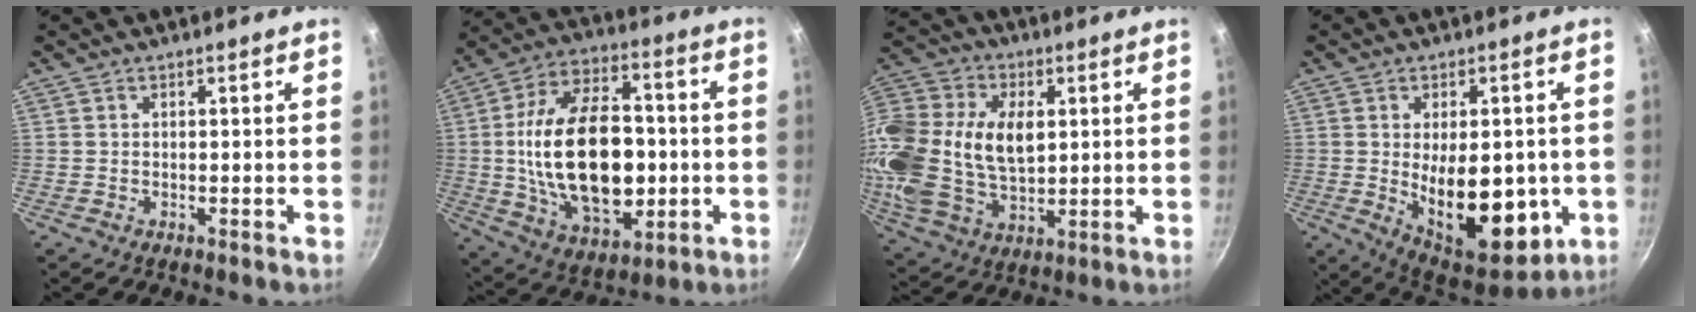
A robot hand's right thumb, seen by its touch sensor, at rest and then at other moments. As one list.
[{"total": 25.9, "force": [-1.3, 15.8, 20.5], "torque": [-0.330, 0.025, -0.012]}, {"total": 24.3, "force": [3.5, 16.1, 17.8], "torque": [-0.386, 0.014, 0.064]}, {"total": 18.8, "force": [-2.5, 10.0, 15.8], "torque": [-0.185, -0.020, -0.016]}]